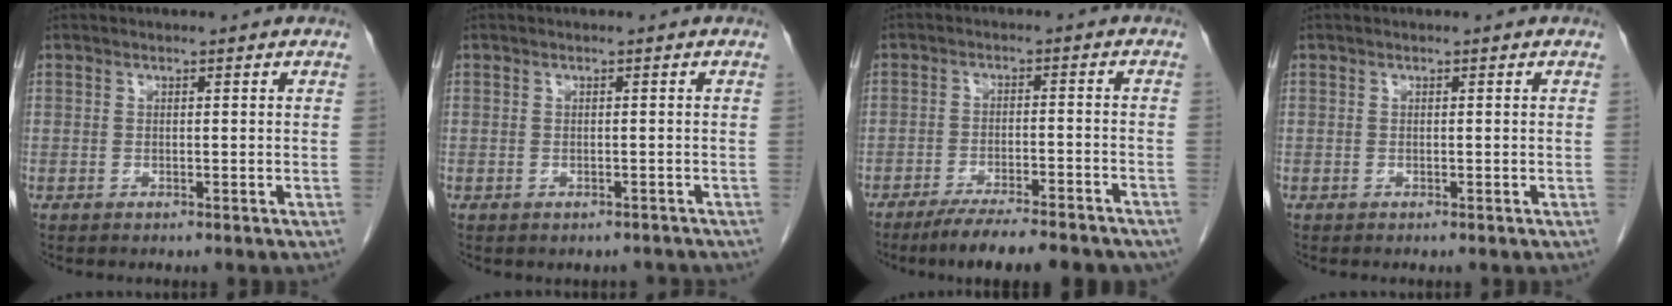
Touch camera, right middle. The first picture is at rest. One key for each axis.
{"total": 1.4, "fx": -1.1, "fy": 0.7, "fz": 0.2, "tx": -0.001, "ty": 0.001, "tz": -0.014}
{"total": 13.8, "fx": -11.7, "fy": 2.2, "fz": 6.9, "tx": -0.095, "ty": -0.009, "tz": -0.165}
{"total": 0.0}